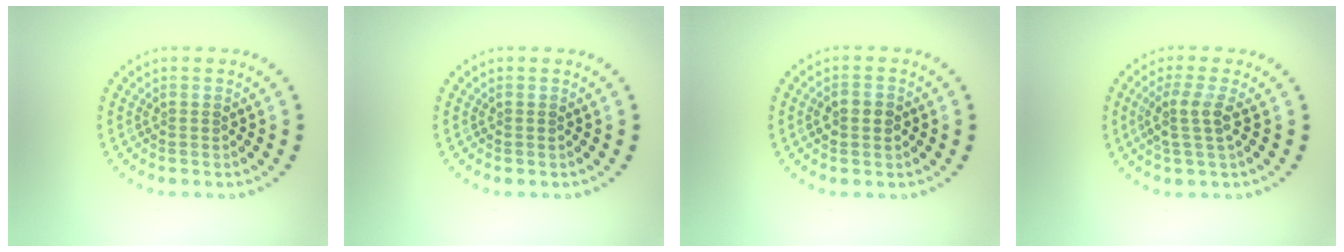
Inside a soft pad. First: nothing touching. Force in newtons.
{"total": 0.0}
{"total": 2.4, "press": 2.4, "slide": 0.1}
{"total": 2.7, "press": 2.1, "slide": 1.6}